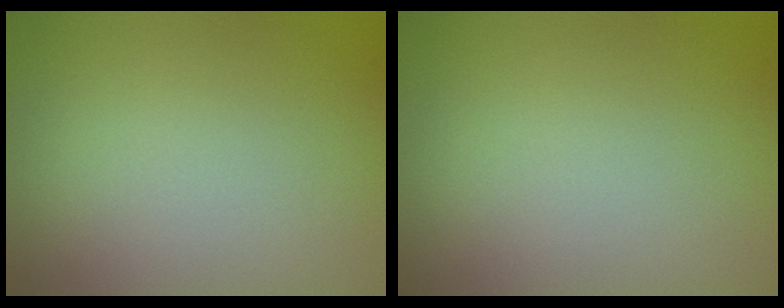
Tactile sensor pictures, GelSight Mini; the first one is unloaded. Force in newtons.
{"total": 0.0}